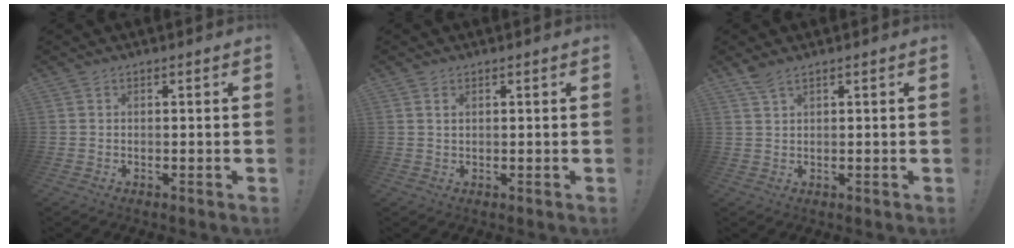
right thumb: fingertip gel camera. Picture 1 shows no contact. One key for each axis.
{"total": 1.2, "fx": 0.5, "fy": 0.7, "fz": 0.8, "tx": -0.016, "ty": 0.002, "tz": 0.010}
{"total": 2.9, "fx": 2.1, "fy": 0.7, "fz": 1.8, "tx": -0.031, "ty": -0.007, "tz": 0.038}